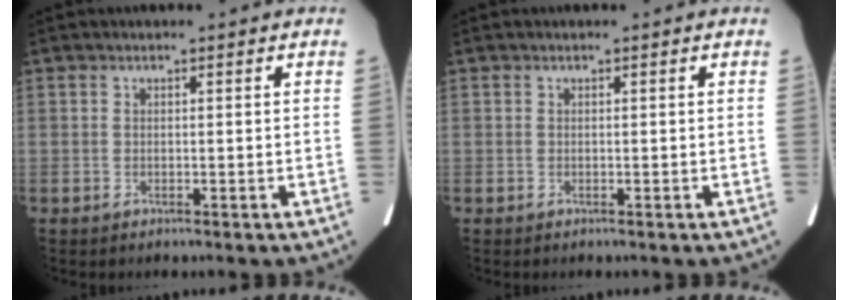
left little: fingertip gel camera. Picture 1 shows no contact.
{"total": 0.0}